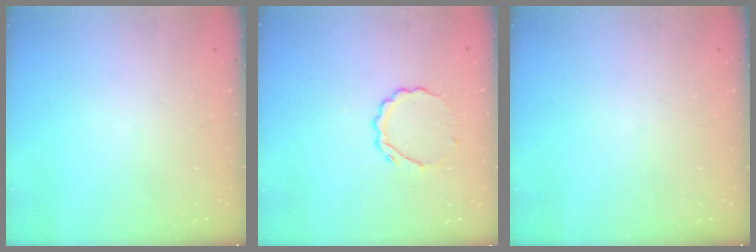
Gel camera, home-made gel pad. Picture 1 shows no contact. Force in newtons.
{"total": 5.1, "press": 5.0, "slide": 1.0}
{"total": 0.0}